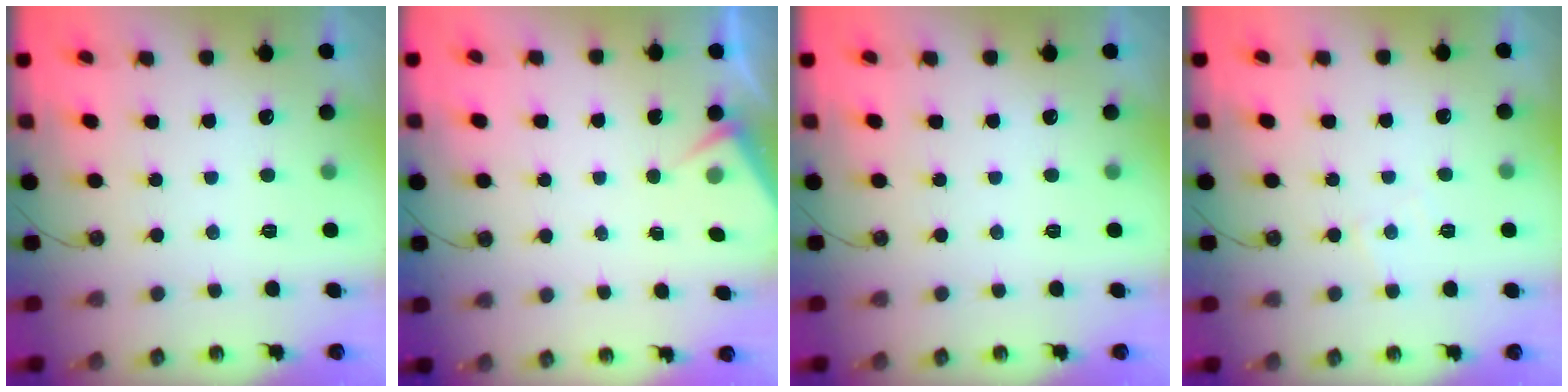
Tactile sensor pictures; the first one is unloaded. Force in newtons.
{"total": 2.8, "press": 2.7, "slide": 0.4}
{"total": 0.0}
{"total": 3.1, "press": 3.1, "slide": 0.5}